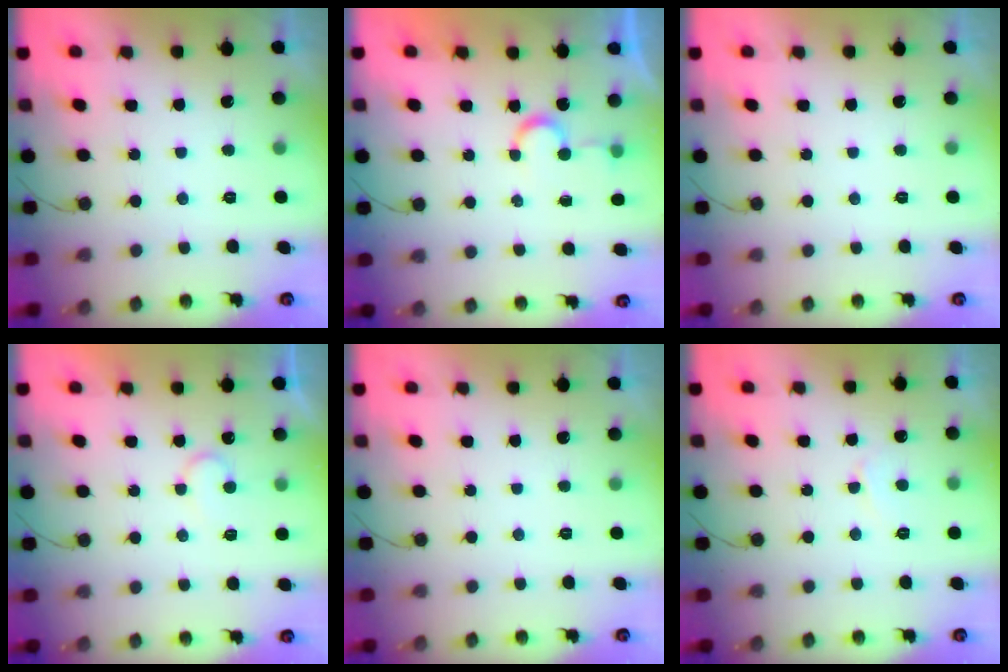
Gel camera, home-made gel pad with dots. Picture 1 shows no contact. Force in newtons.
{"total": 4.6, "press": 4.6, "slide": 0.3}
{"total": 0.0}
{"total": 8.4, "press": 8.4, "slide": 0.7}
{"total": 0.0}
{"total": 3.7, "press": 3.7, "slide": 0.3}